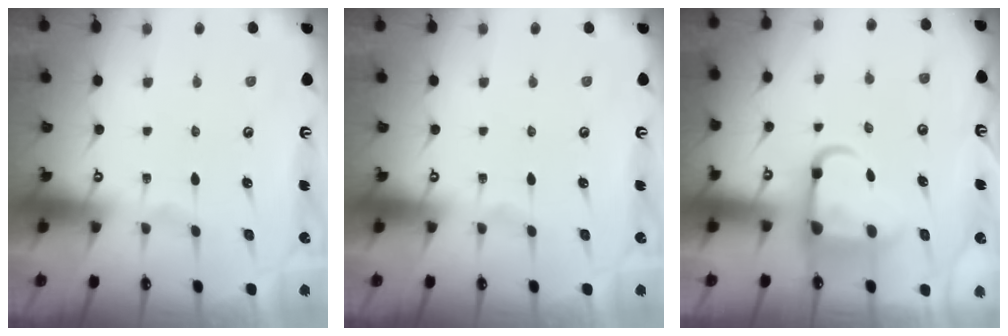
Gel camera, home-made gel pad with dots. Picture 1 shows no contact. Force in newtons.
{"total": 0.0}
{"total": 8.8, "press": 8.6, "slide": 1.6}